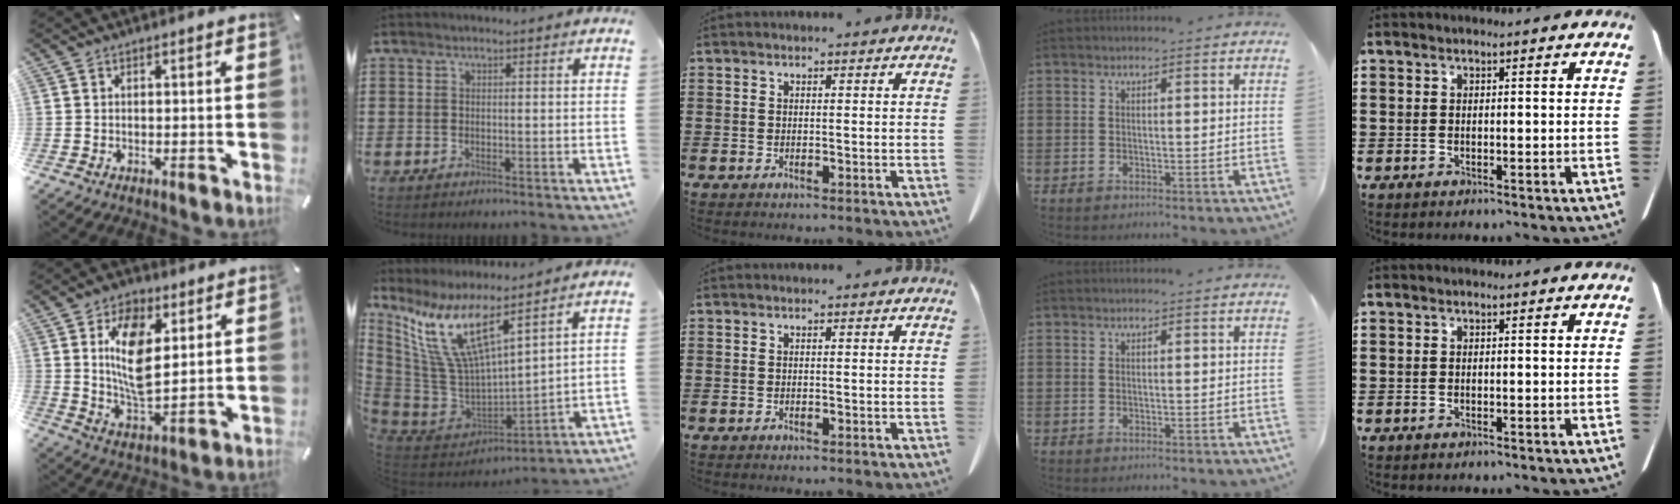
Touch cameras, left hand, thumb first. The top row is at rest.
{"thumb": {"total": 12.8, "force": [4.3, 7.5, 9.4], "torque": [-0.188, -0.001, 0.076]}, "index": {"total": 12.3, "force": [7.1, 3.4, 9.4], "torque": [-0.231, -0.056, 0.121]}}